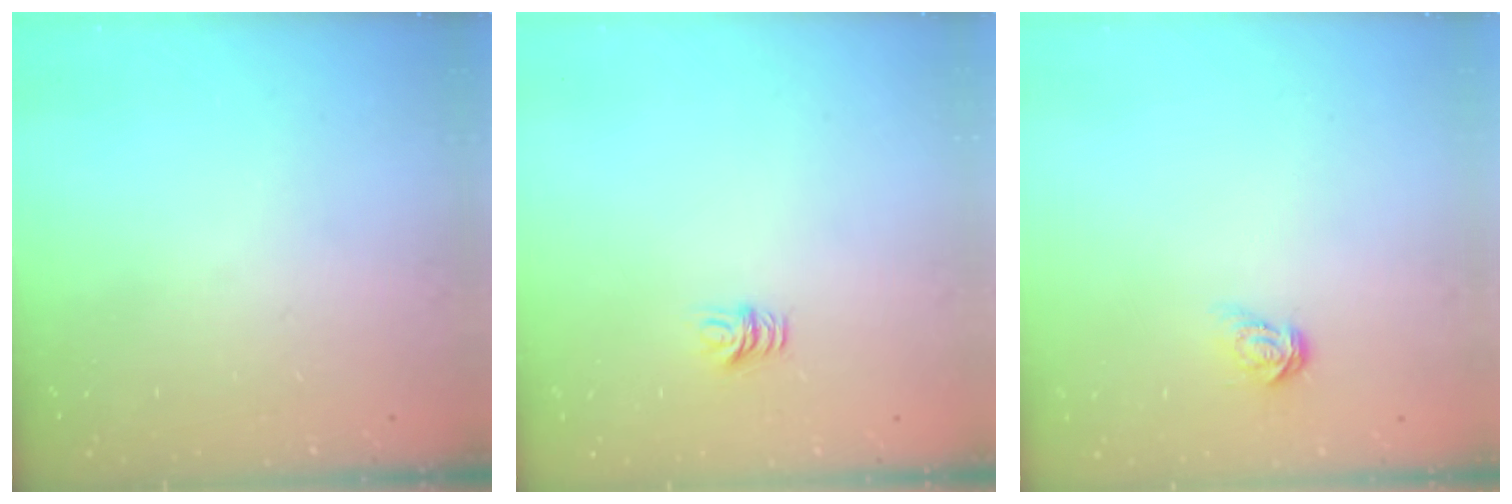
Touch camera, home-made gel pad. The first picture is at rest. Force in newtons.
{"total": 5.1, "press": 5.1, "slide": 0.5}
{"total": 5.5, "press": 5.4, "slide": 0.5}